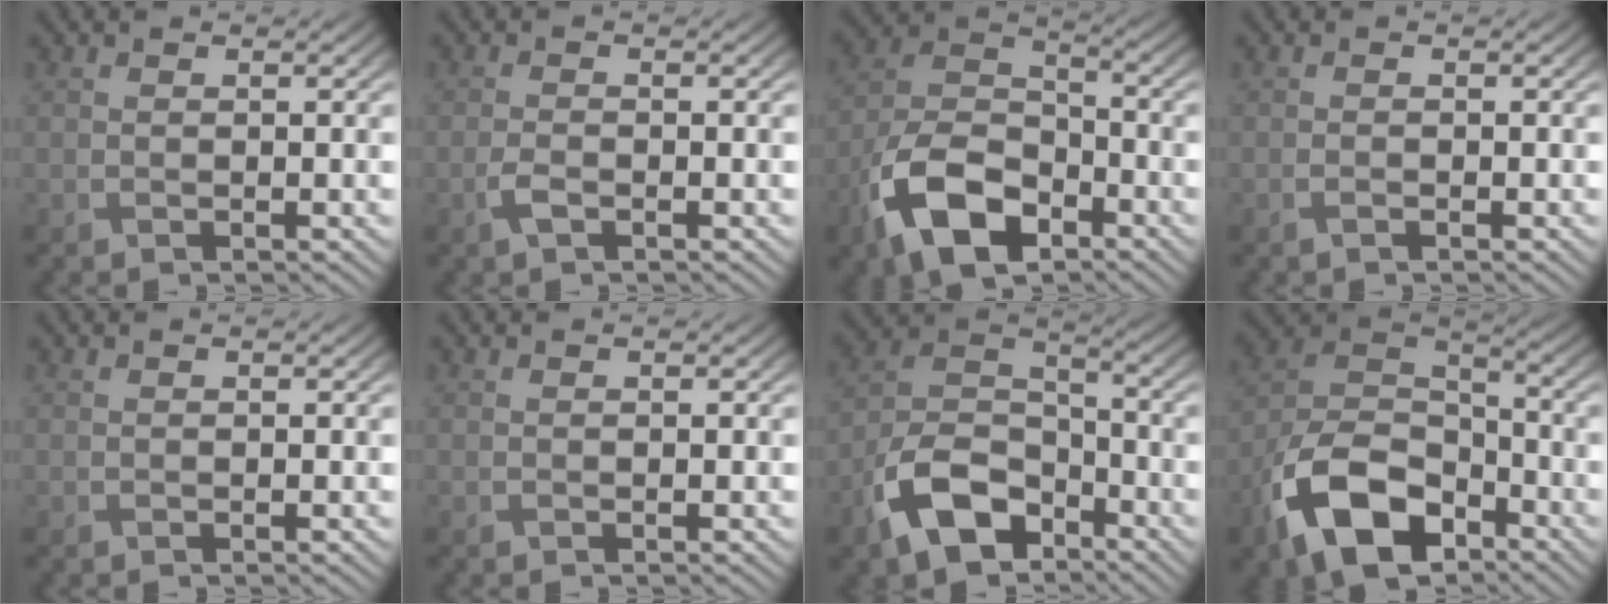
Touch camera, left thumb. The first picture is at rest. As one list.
[{"total": 1.8, "force": [-1.0, 0.7, 1.4], "torque": [-0.033, 0.000, -0.021]}, {"total": 12.1, "force": [-6.6, 6.7, 7.8], "torque": [-0.173, -0.011, -0.137]}, {"total": 0.7, "force": [-0.4, 0.2, 0.5], "torque": [-0.010, -0.001, -0.006]}, {"total": 0.0}, {"total": 0.0}, {"total": 11.2, "force": [-6.6, 6.3, 6.4], "torque": [-0.140, -0.007, -0.142]}, {"total": 13.8, "force": [-7.8, 7.8, 8.3], "torque": [-0.190, -0.021, -0.160]}]